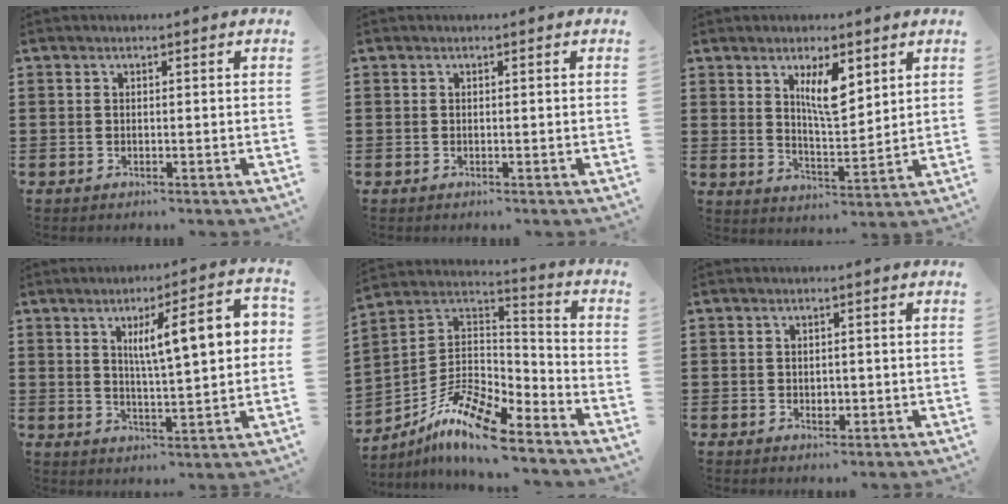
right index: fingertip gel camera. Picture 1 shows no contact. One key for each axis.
{"total": 0.0}
{"total": 6.8, "fx": 3.5, "fy": 2.2, "fz": 5.4, "tx": -0.098, "ty": -0.006, "tz": 0.057}
{"total": 10.7, "fx": 3.1, "fy": 2.4, "fz": 10.0, "tx": -0.166, "ty": 0.003, "tz": 0.044}
{"total": 11.4, "fx": -8.4, "fy": 3.2, "fz": 7.0, "tx": -0.146, "ty": 0.015, "tz": -0.169}
{"total": 1.3, "fx": -0.1, "fy": 0.9, "fz": 0.8, "tx": -0.016, "ty": 0.004, "tz": -0.003}